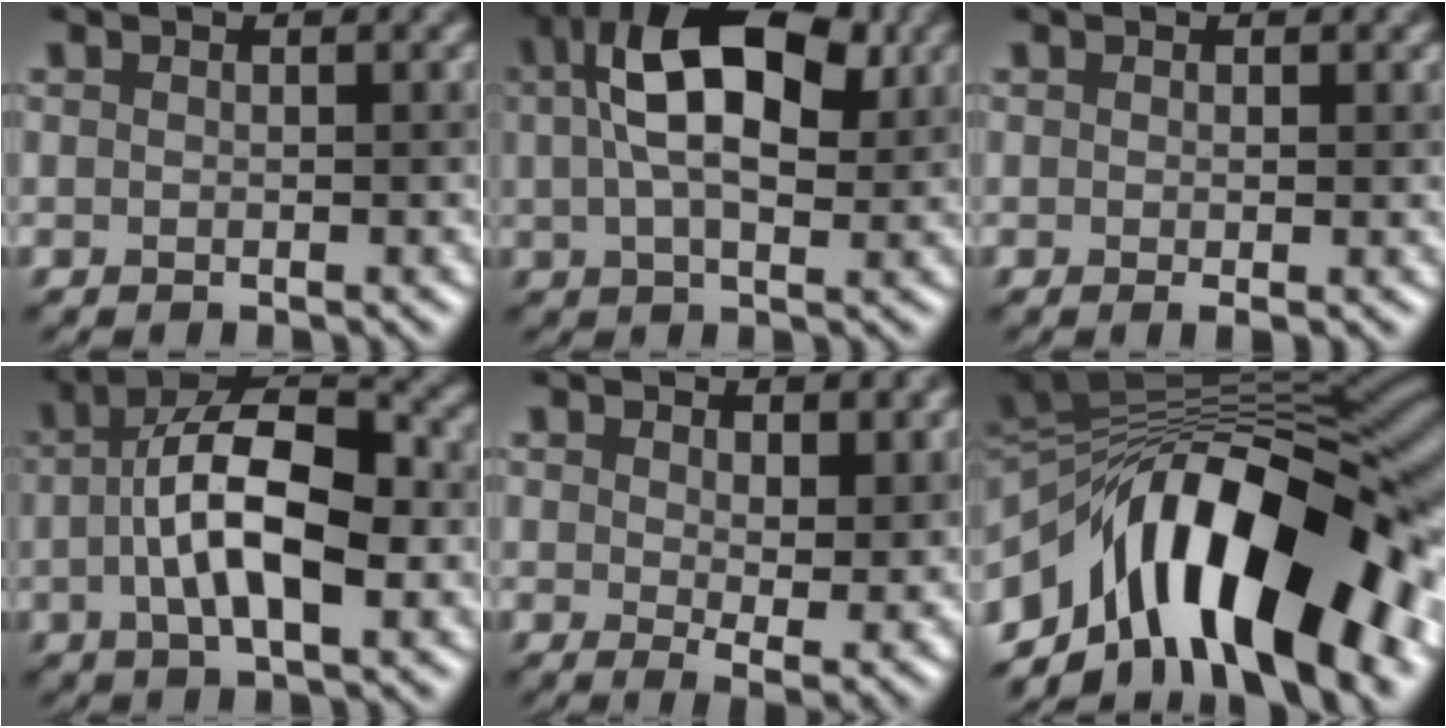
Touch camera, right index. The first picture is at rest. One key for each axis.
{"total": 10.8, "fx": 3.3, "fy": 5.6, "fz": 8.7, "tx": -0.151, "ty": 0.023, "tz": 0.039}
{"total": 1.0, "fx": 0.0, "fy": 0.2, "fz": 1.0, "tx": -0.018, "ty": -0.004, "tz": -0.001}
{"total": 8.7, "fx": -0.6, "fy": 3.7, "fz": 7.9, "tx": -0.140, "ty": 0.016, "tz": -0.015}
{"total": 5.4, "fx": 1.7, "fy": 2.2, "fz": 4.6, "tx": -0.074, "ty": -0.020, "tz": 0.036}
{"total": 16.5, "fx": -6.4, "fy": 7.4, "fz": 13.3, "tx": -0.191, "ty": 0.027, "tz": -0.112}